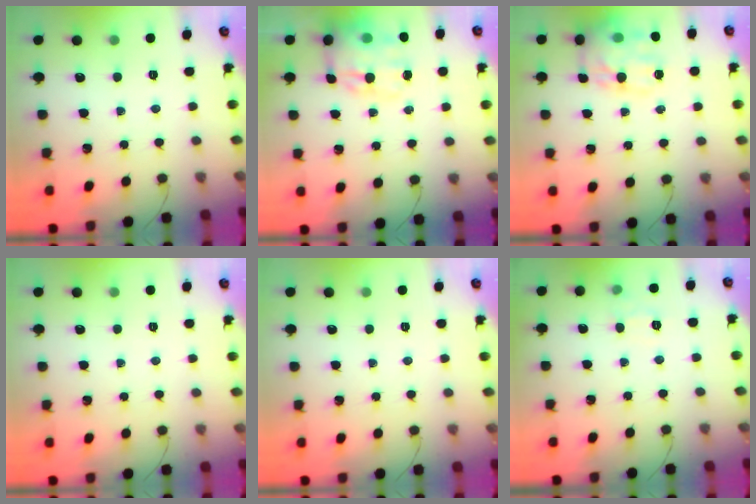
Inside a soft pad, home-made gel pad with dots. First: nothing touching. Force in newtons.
{"total": 13.6, "press": 13.1, "slide": 3.7}
{"total": 15.0, "press": 14.9, "slide": 1.8}
{"total": 0.0}
{"total": 0.0}
{"total": 6.0, "press": 5.8, "slide": 1.6}